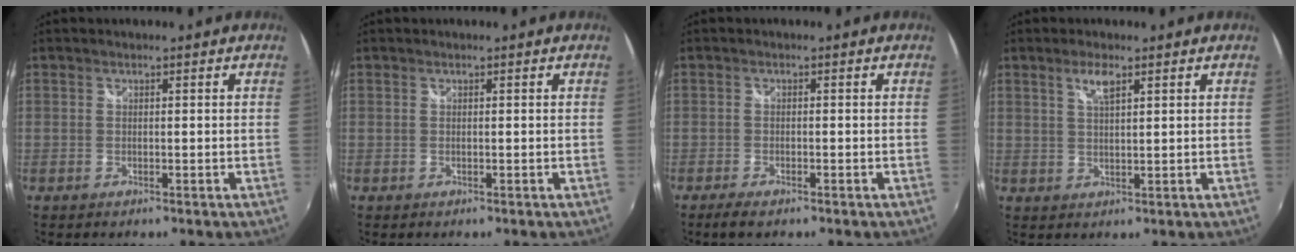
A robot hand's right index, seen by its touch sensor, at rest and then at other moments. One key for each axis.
{"total": 0.0}
{"total": 2.6, "fx": -2.0, "fy": 0.5, "fz": 1.6, "tx": -0.039, "ty": -0.009, "tz": -0.038}
{"total": 3.3, "fx": 1.9, "fy": 0.7, "fz": 2.5, "tx": -0.046, "ty": 0.002, "tz": 0.036}